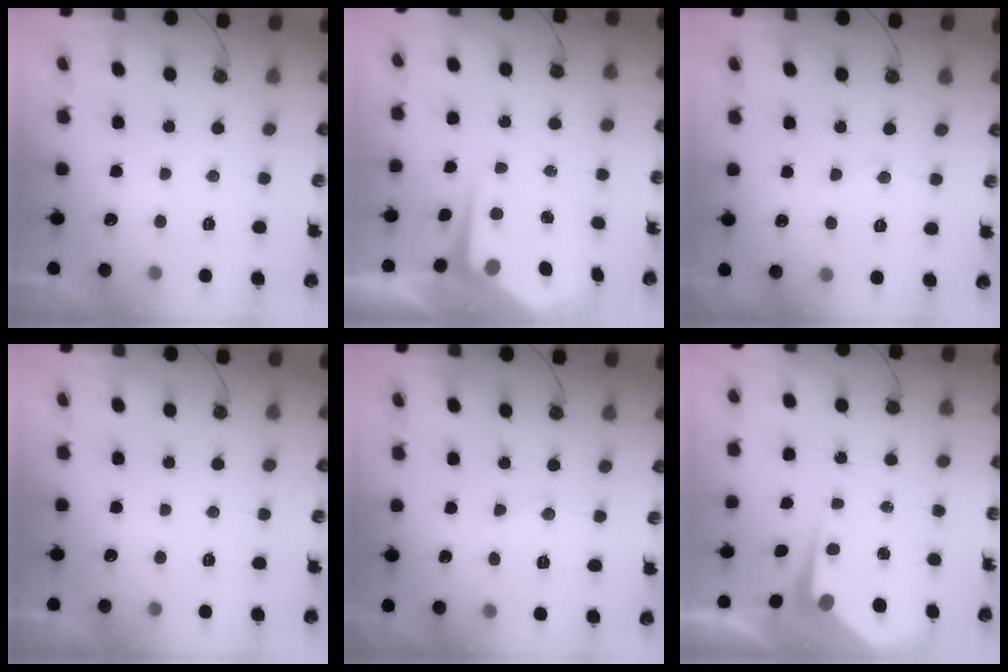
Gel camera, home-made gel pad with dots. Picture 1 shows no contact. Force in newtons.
{"total": 6.9, "press": 6.9, "slide": 0.4}
{"total": 5.7, "press": 5.7, "slide": 0.9}
{"total": 0.0}
{"total": 7.0, "press": 7.0, "slide": 0.4}
{"total": 5.2, "press": 5.2, "slide": 0.6}